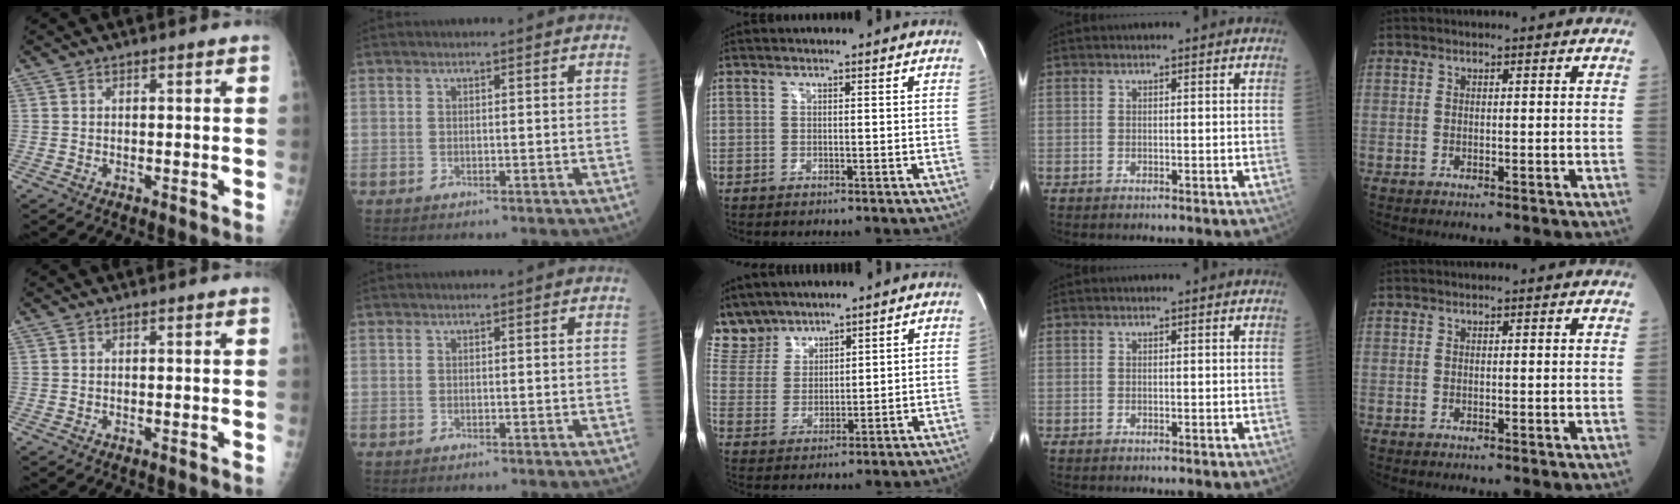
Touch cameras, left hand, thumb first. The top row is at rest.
{"middle": {"total": 8.2, "force": [7.4, 3.4, 0.5], "torque": [-0.020, 0.015, 0.165]}}